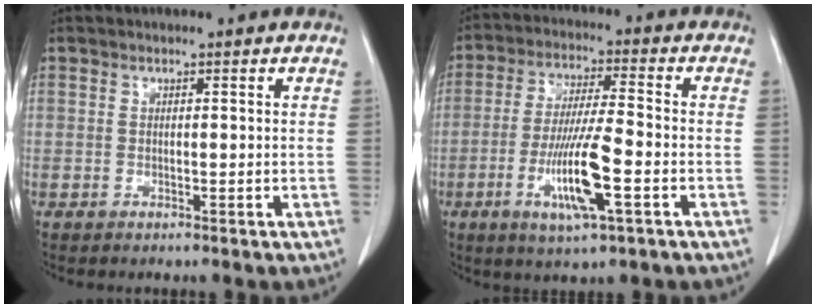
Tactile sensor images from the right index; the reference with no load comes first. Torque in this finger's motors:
{"motor_torque": [1.70, -0.43, 0.78, 0.21]}